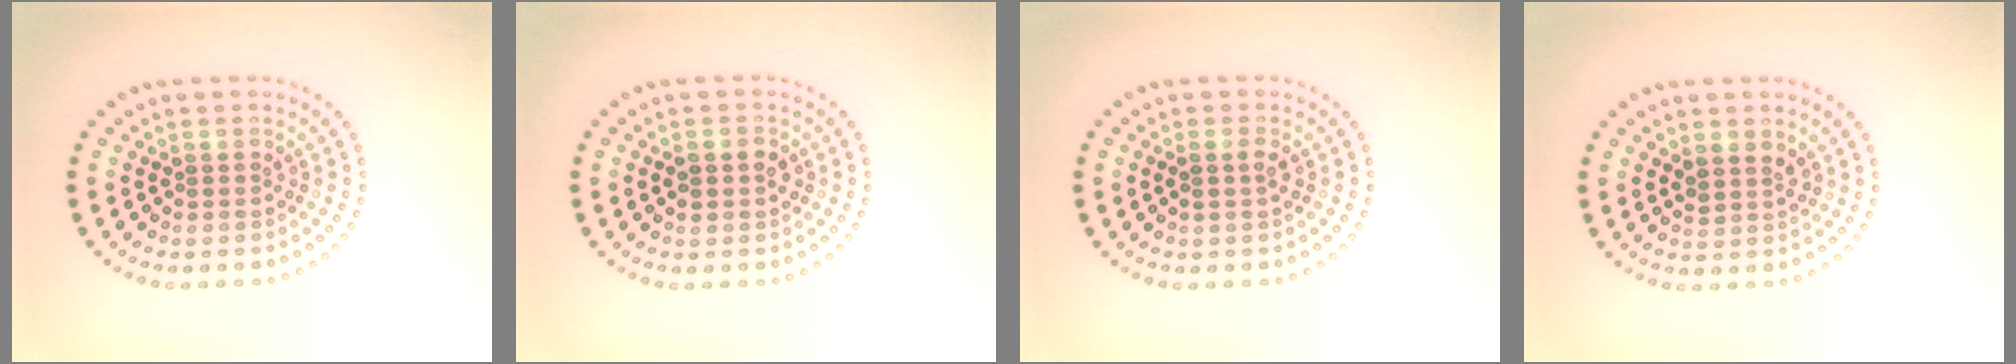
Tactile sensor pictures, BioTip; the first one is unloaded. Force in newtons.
{"total": 2.2, "press": 2.2, "slide": 0.1}
{"total": 1.2, "press": 1.0, "slide": 0.6}
{"total": 1.5, "press": 1.3, "slide": 0.8}